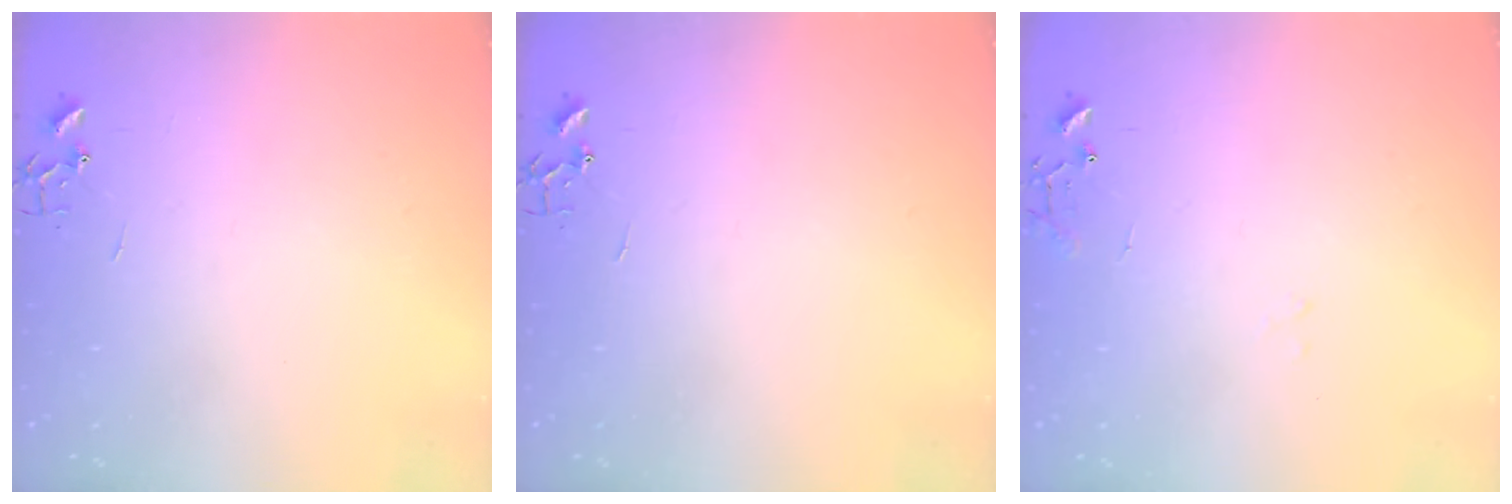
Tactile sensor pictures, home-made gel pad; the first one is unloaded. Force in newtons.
{"total": 0.0}
{"total": 8.0, "press": 8.0, "slide": 0.9}